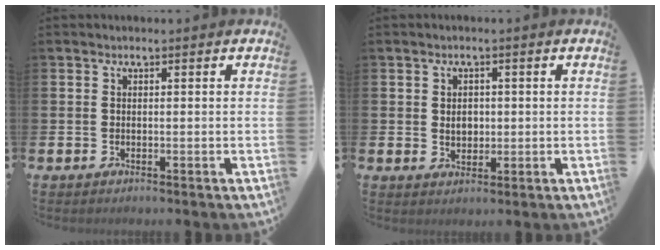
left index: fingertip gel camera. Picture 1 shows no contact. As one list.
[{"total": 2.3, "force": [0.4, 1.8, 1.4], "torque": [-0.012, 0.001, 0.002]}]